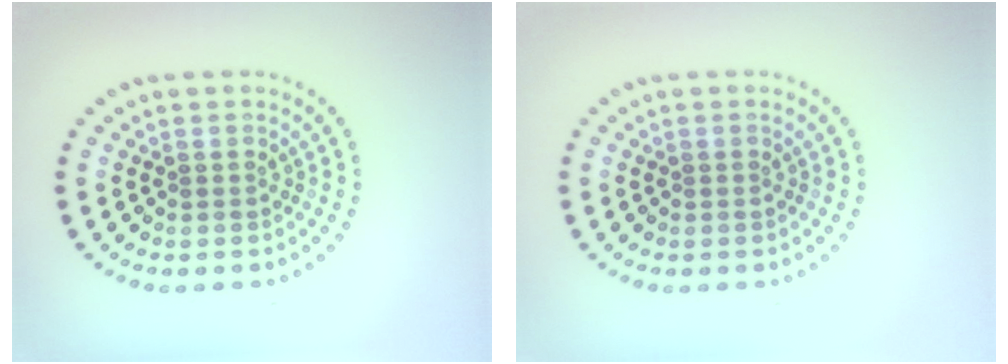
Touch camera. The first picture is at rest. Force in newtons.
{"total": 0.0}